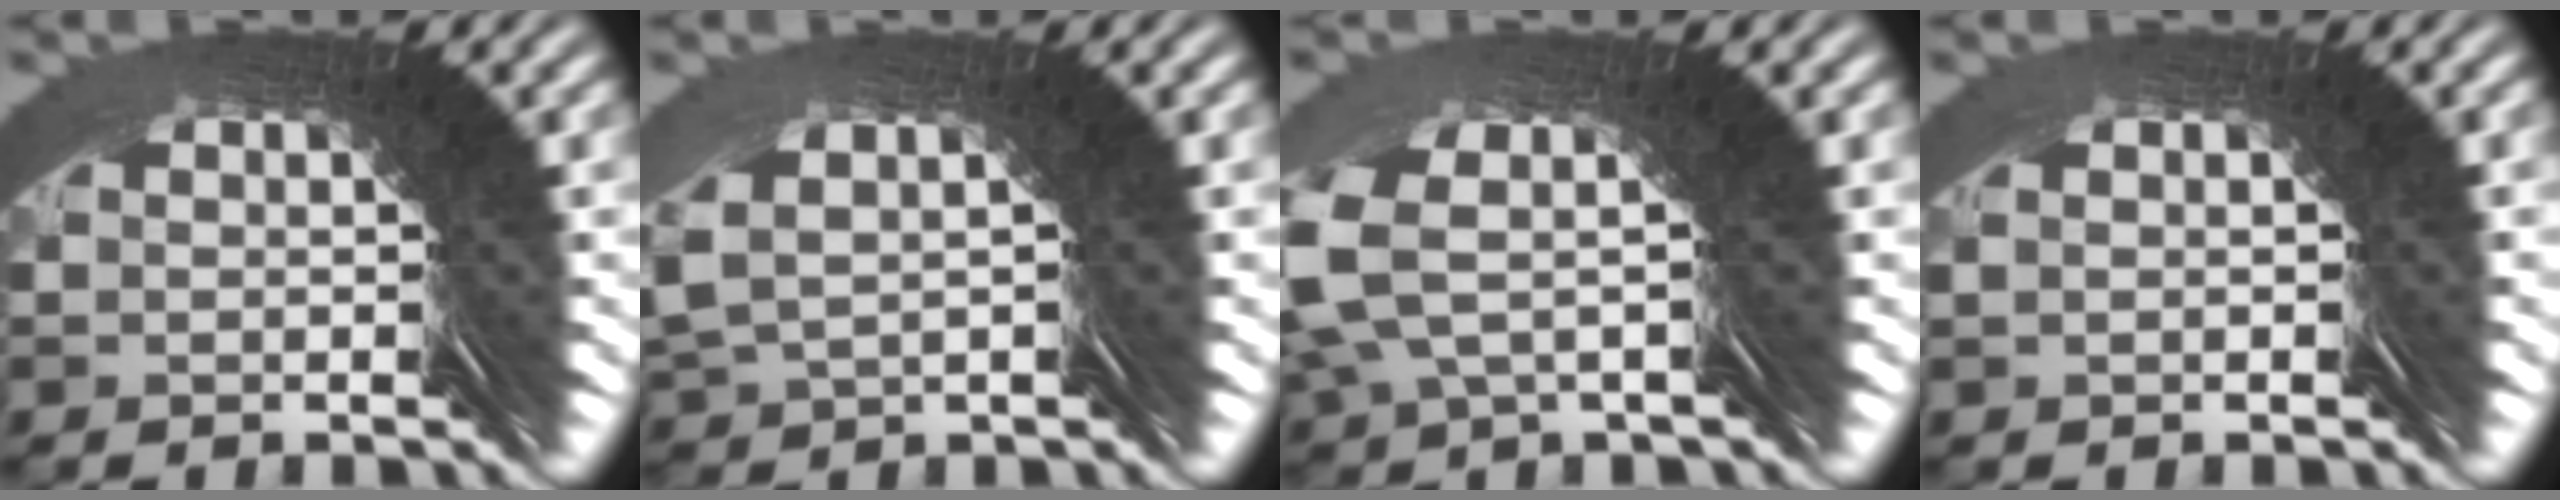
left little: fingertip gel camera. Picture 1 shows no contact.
{"total": 2.7, "force": [2.3, 0.3, 1.4], "torque": [-0.039, 0.016, 0.033]}
{"total": 4.0, "force": [3.6, 0.2, 1.7], "torque": [-0.042, 0.039, 0.041]}
{"total": 0.8, "force": [0.7, -0.4, 0.1], "torque": [0.007, 0.012, 0.006]}